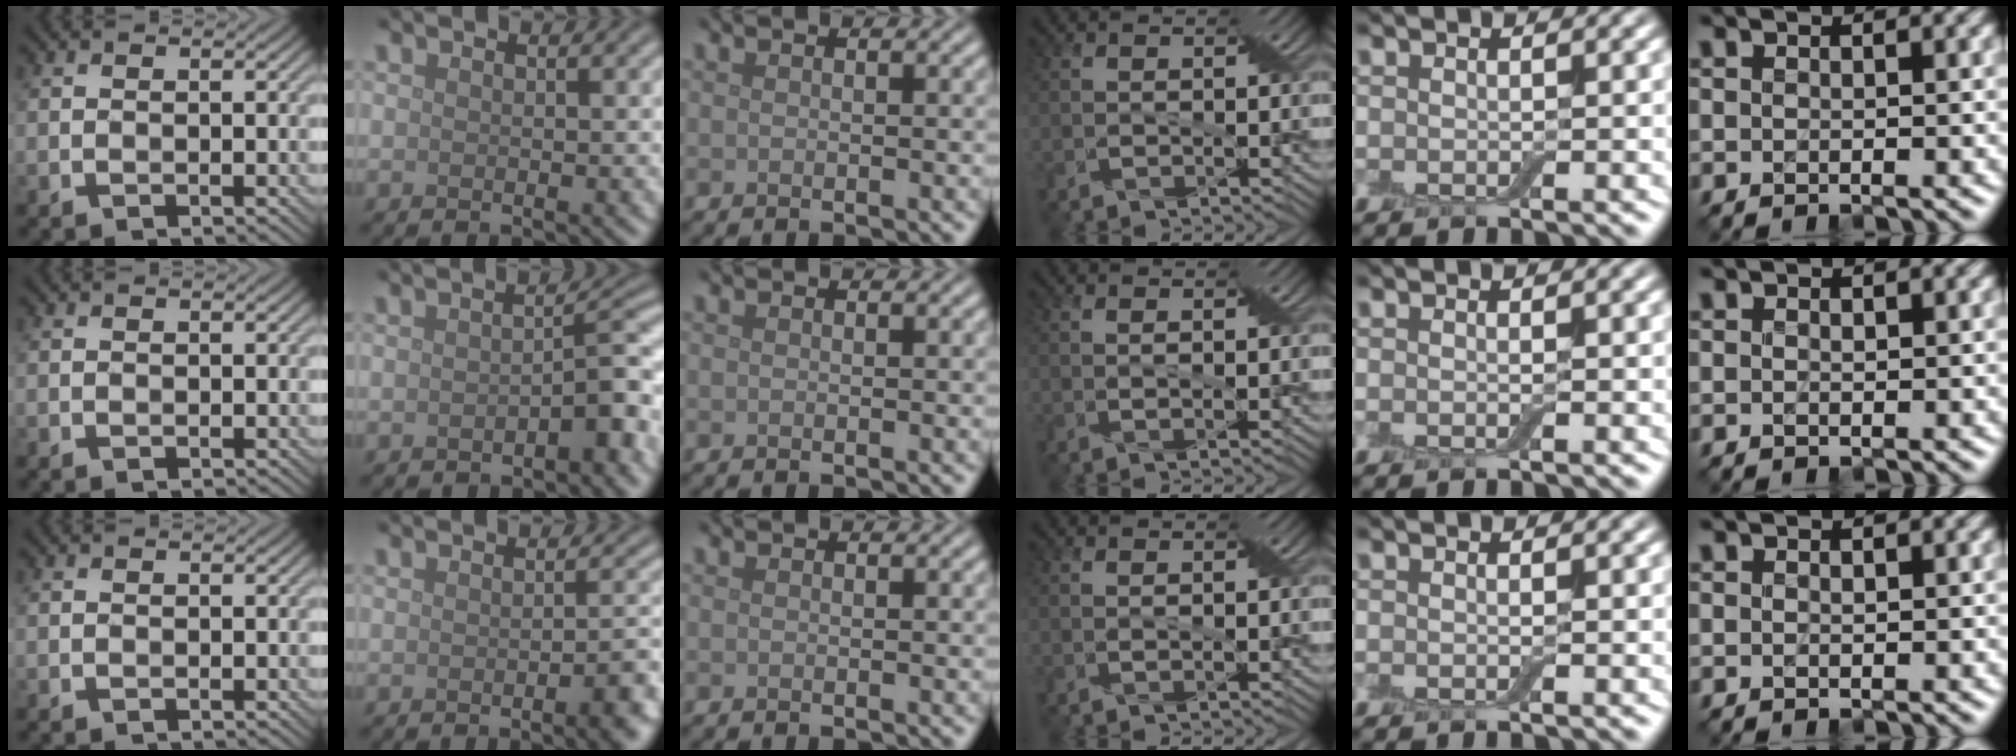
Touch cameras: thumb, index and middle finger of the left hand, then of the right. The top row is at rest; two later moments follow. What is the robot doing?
{"motion": "cut", "object": "cling film"}